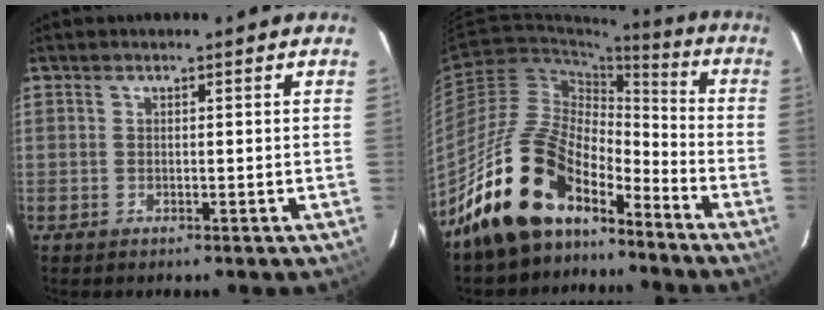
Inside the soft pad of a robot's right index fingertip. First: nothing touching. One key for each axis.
{"total": 17.2, "fx": -13.2, "fy": 7.8, "fz": 7.8, "tx": -0.149, "ty": 0.014, "tz": -0.236}